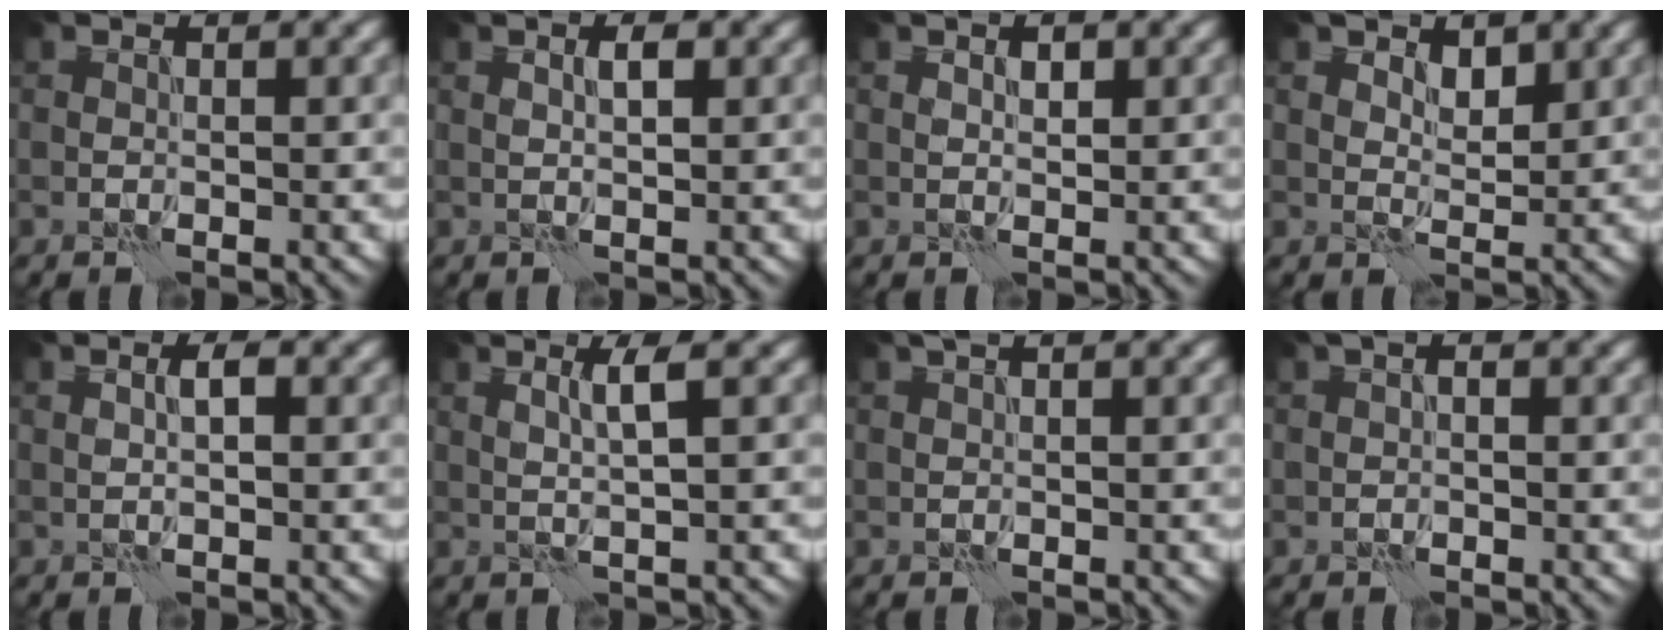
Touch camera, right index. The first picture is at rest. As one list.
[{"total": 1.6, "force": [0.4, 0.5, 1.4], "torque": [-0.026, 0.003, 0.007]}, {"total": 1.3, "force": [0.5, 0.8, 1.0], "torque": [-0.015, 0.000, 0.007]}, {"total": 2.3, "force": [1.4, 1.3, 1.3], "torque": [-0.017, -0.008, 0.026]}, {"total": 1.7, "force": [0.3, 0.7, 1.5], "torque": [-0.027, 0.004, 0.005]}, {"total": 2.2, "force": [0.7, 0.2, 2.1], "torque": [-0.043, 0.003, 0.011]}, {"total": 0.7, "force": [0.3, 0.1, 0.6], "torque": [-0.012, 0.006, 0.006]}, {"total": 1.2, "force": [0.2, 0.6, 1.0], "torque": [-0.013, 0.001, 0.001]}]